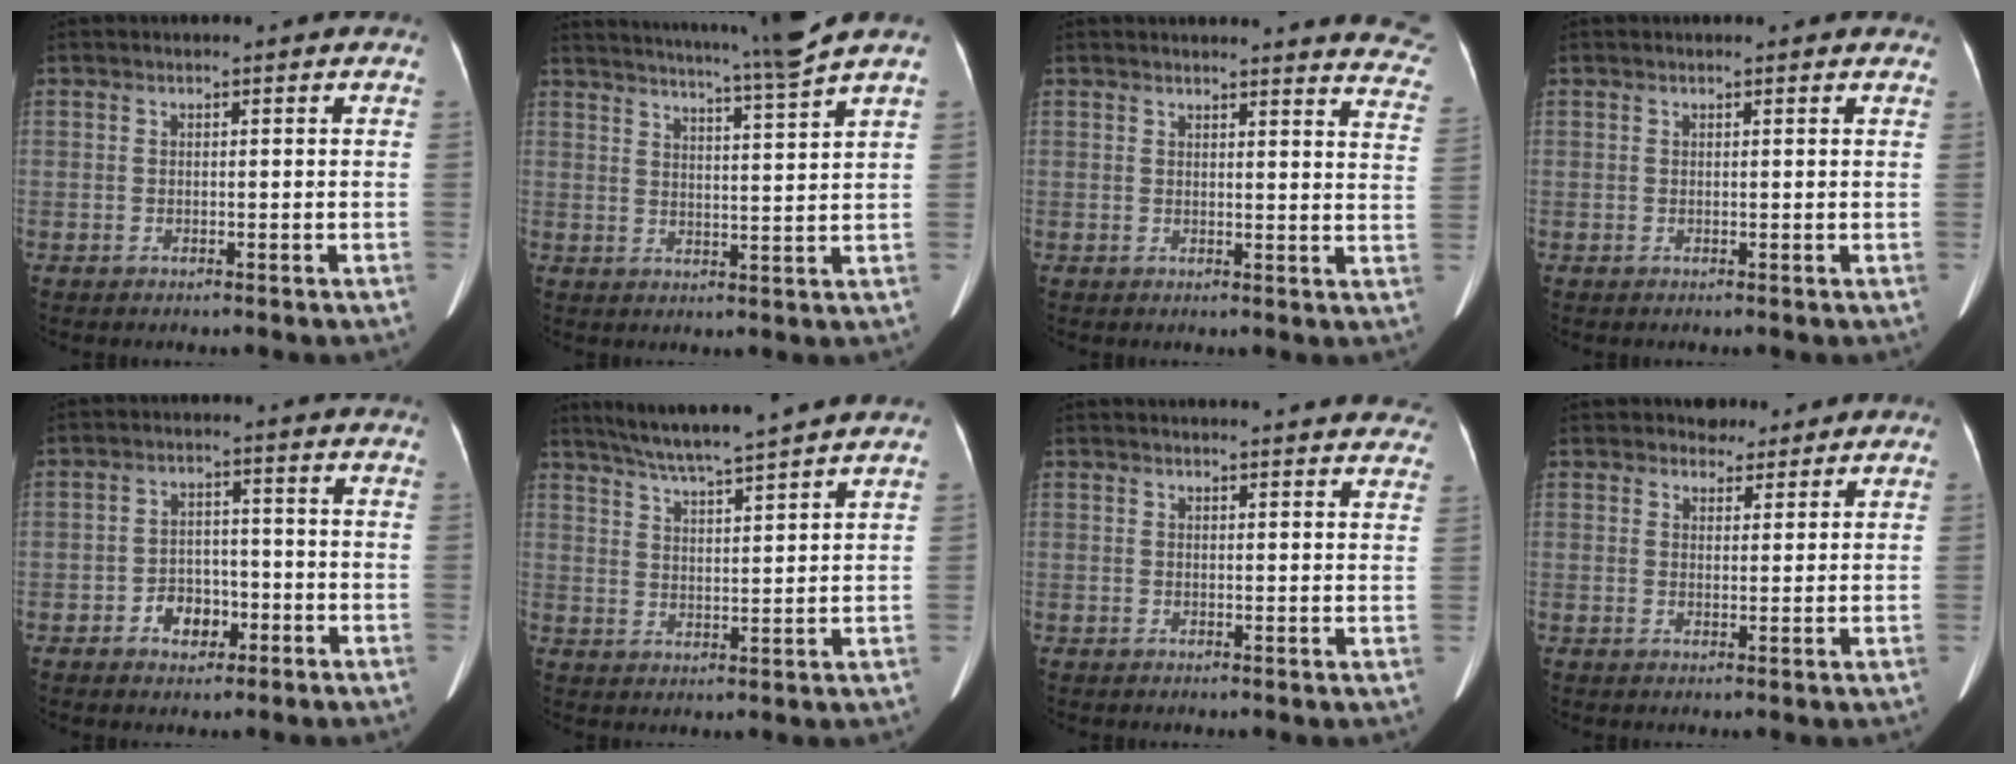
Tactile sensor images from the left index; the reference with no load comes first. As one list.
[{"total": 12.0, "force": [10.6, -3.0, 4.8], "torque": [-0.083, -0.040, 0.152]}, {"total": 12.0, "force": [11.7, 0.7, 2.5], "torque": [0.002, -0.091, 0.092]}, {"total": 3.1, "force": [2.8, 0.8, 1.0], "torque": [-0.013, 0.018, 0.024]}, {"total": 4.7, "force": [-2.4, 3.3, 2.5], "torque": [-0.044, 0.011, -0.033]}, {"total": 11.7, "force": [10.3, -1.2, 5.4], "torque": [-0.097, 0.014, 0.159]}, {"total": 20.2, "force": [19.2, 3.0, 5.5], "torque": [-0.067, -0.034, 0.211]}, {"total": 3.0, "force": [2.5, 1.5, 0.1], "torque": [0.000, 0.002, 0.040]}]